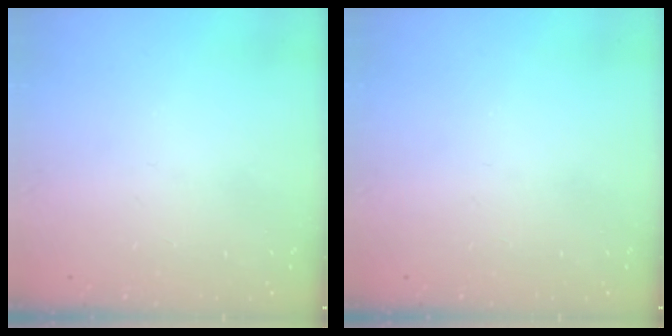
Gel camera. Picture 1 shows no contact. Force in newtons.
{"total": 0.0}